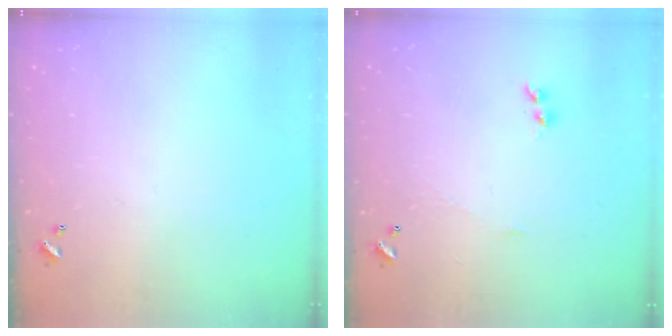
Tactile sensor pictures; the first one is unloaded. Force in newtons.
{"total": 1.9, "press": 1.8, "slide": 0.5}